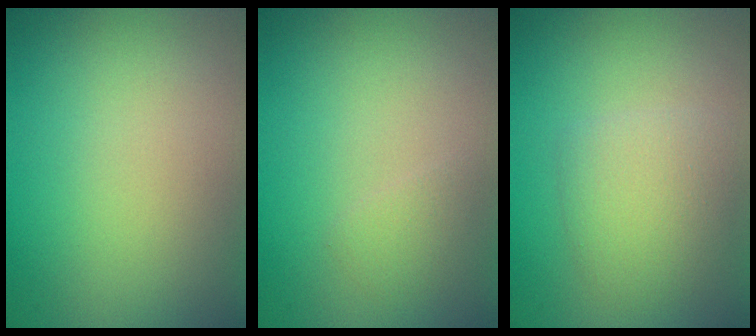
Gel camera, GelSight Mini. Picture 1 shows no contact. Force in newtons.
{"total": 1.0, "press": 1.0, "slide": 0.0}
{"total": 2.9, "press": 2.9, "slide": 0.0}